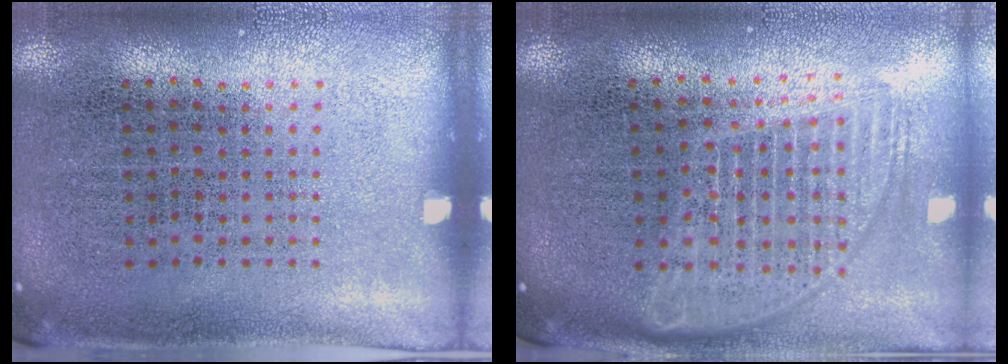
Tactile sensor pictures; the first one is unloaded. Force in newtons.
{"total": 1.8, "press": 1.5, "slide": 0.9}